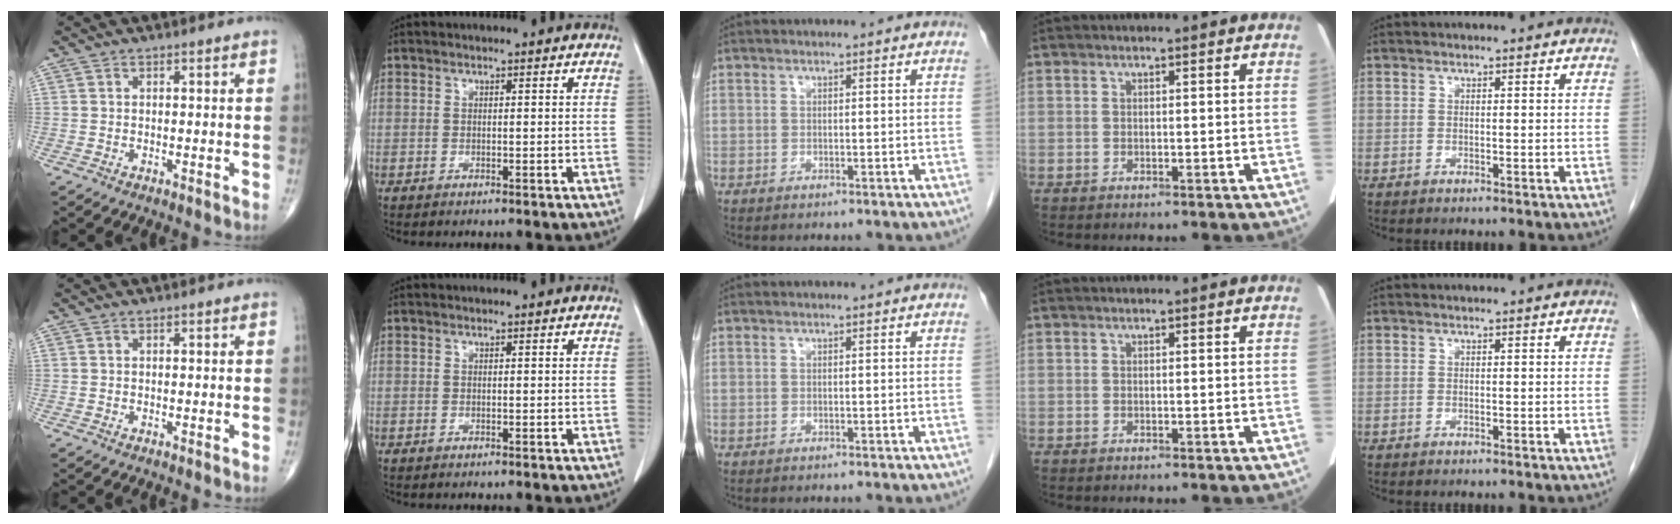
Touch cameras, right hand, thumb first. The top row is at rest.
{}